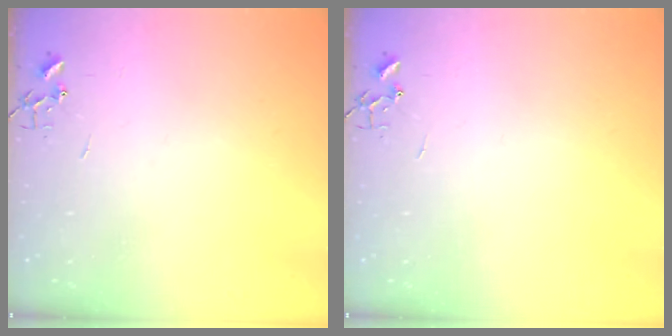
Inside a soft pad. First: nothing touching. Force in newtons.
{"total": 0.0}